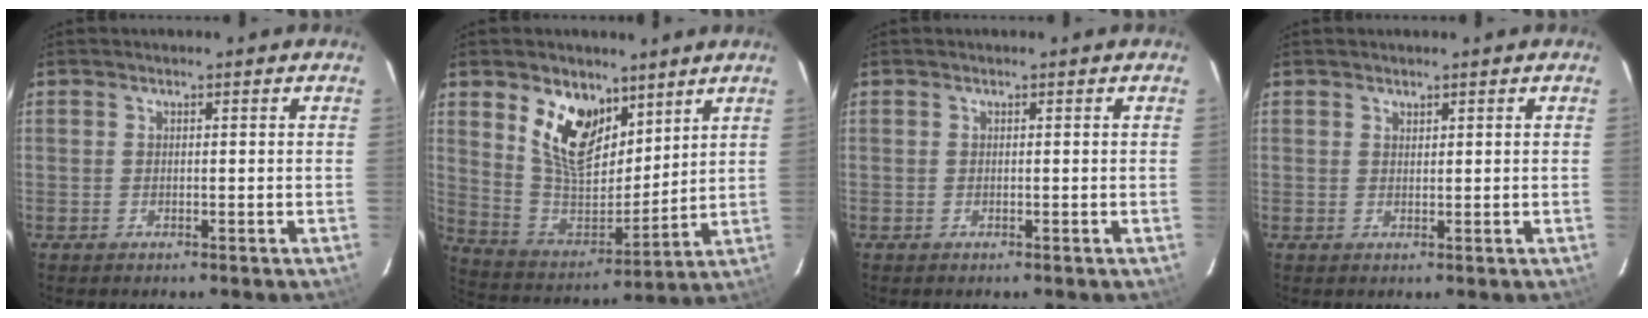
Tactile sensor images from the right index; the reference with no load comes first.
{"total": 14.5, "force": [8.3, 8.2, 8.6], "torque": [-0.167, -0.005, 0.163]}
{"total": 0.0}
{"total": 0.8, "force": [0.7, 0.4, 0.1], "torque": [-0.002, 0.001, 0.014]}